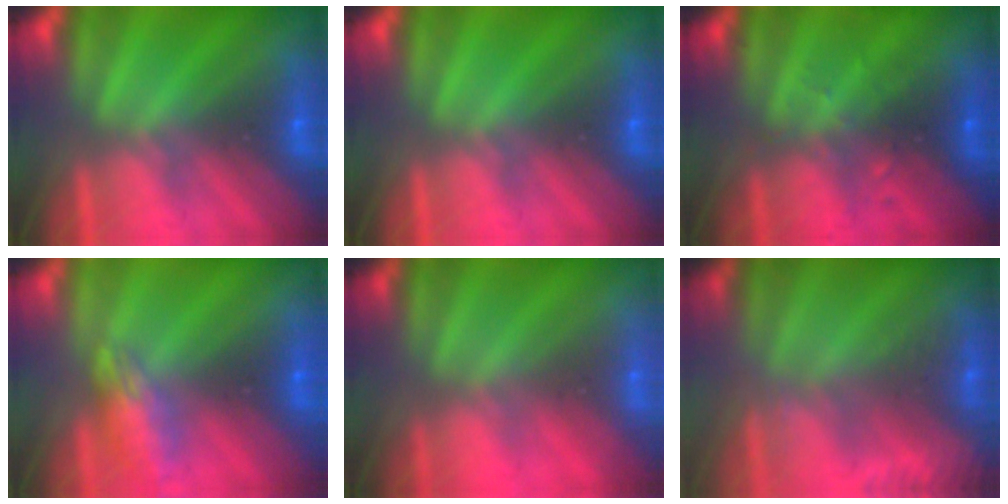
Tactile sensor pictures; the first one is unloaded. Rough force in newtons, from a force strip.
{"total": 0.0}
{"total": 2.9}
{"total": 2.4}
{"total": 2.4}
{"total": 3.6}